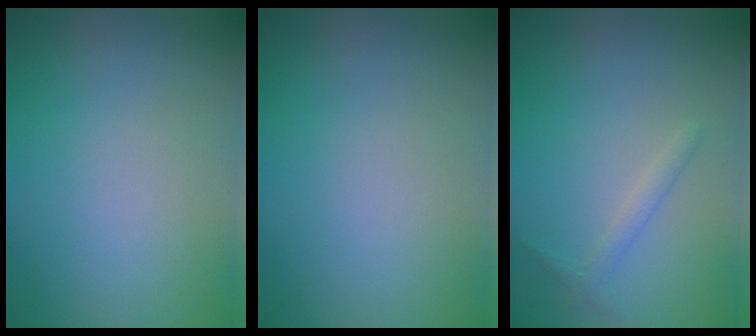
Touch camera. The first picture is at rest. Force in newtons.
{"total": 0.0}
{"total": 1.1, "press": 1.1, "slide": 0.1}